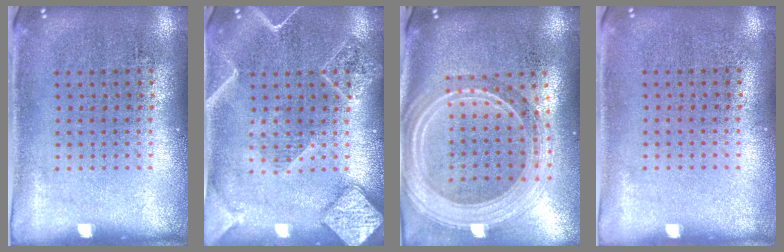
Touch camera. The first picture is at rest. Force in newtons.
{"total": 1.9, "press": 1.9, "slide": 0.2}
{"total": 2.7, "press": 2.2, "slide": 1.5}
{"total": 0.0}